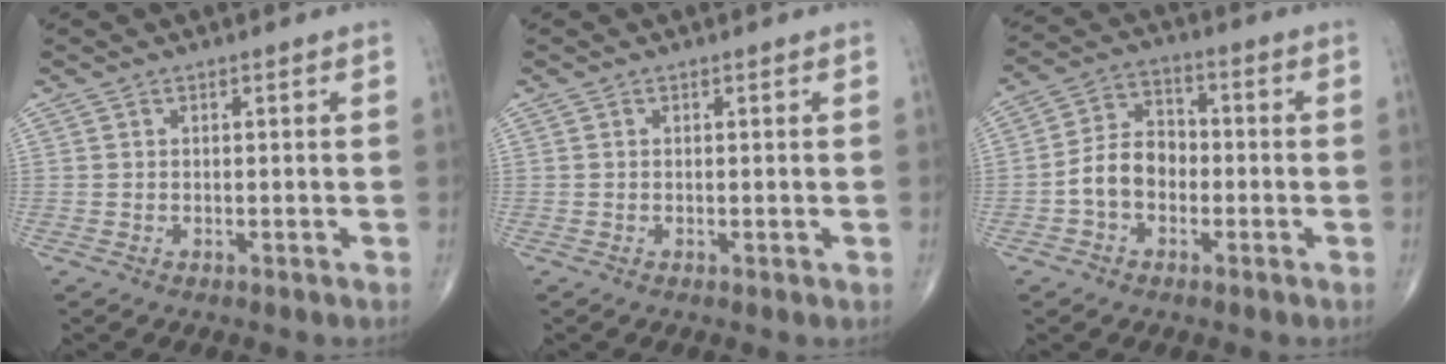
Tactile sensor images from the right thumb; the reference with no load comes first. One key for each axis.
{"total": 0.0}
{"total": 8.2, "fx": -2.1, "fy": 6.0, "fz": 5.3, "tx": -0.079, "ty": 0.033, "tz": -0.051}